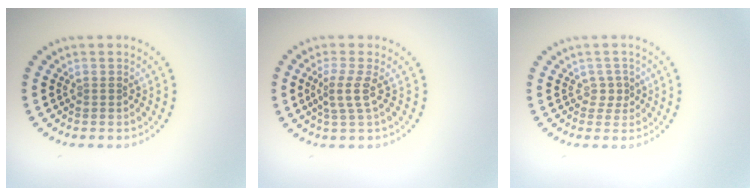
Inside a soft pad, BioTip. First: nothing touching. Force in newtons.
{"total": 2.2, "press": 1.6, "slide": 1.4}
{"total": 1.2, "press": 0.9, "slide": 0.7}